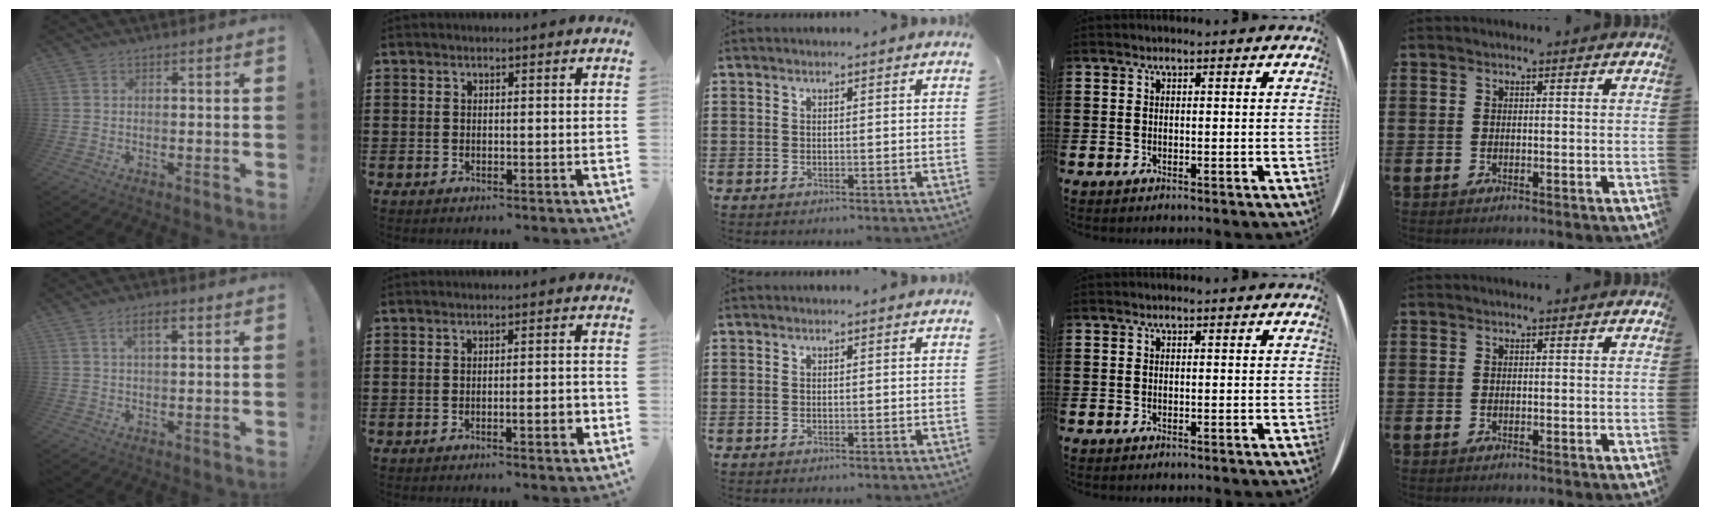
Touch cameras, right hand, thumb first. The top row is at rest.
{"thumb": {"total": 4.4, "force": [1.7, 1.6, 3.7], "torque": [-0.063, 0.001, 0.025]}, "index": {"total": 3.6, "force": [-1.0, 0.5, 3.4], "torque": [-0.056, -0.003, -0.016]}}